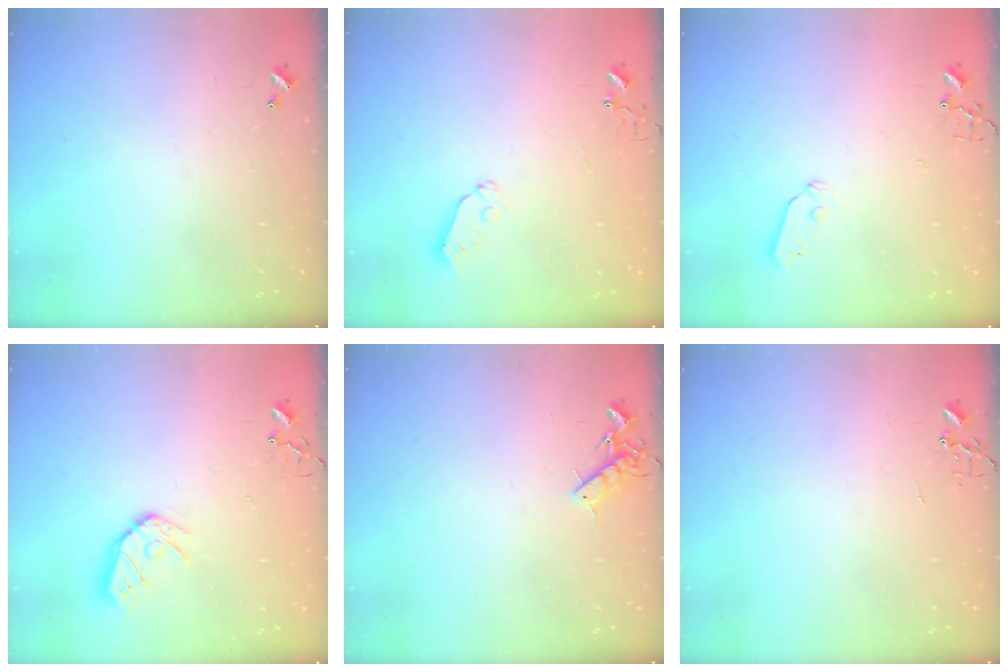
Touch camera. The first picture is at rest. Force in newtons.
{"total": 4.1, "press": 4.1, "slide": 0.1}
{"total": 3.3, "press": 3.3, "slide": 0.4}
{"total": 10.8, "press": 10.8, "slide": 0.9}
{"total": 7.2, "press": 7.1, "slide": 1.1}
{"total": 0.0}